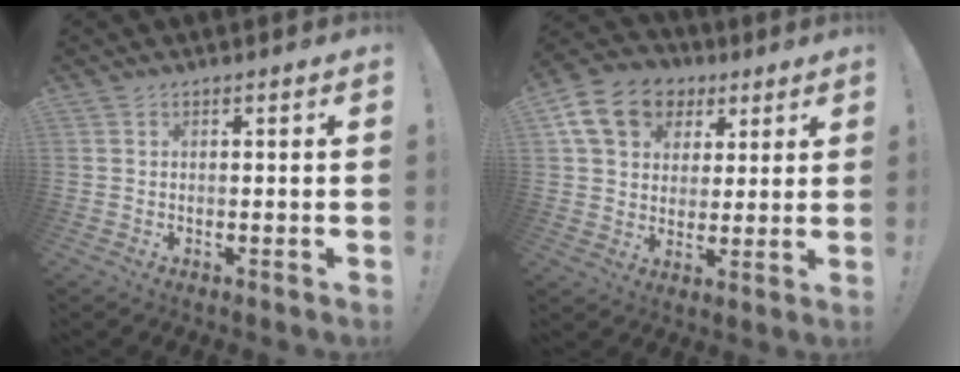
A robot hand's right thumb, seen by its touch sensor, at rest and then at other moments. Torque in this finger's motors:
{"motor_torque": [0.71, 0.78, 0.17, 0.09, 0.03]}